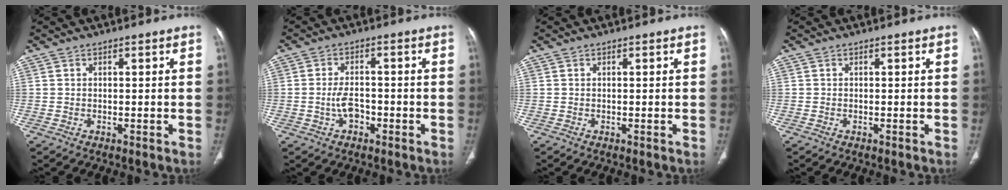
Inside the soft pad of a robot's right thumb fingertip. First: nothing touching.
{"total": 4.0, "force": [-1.4, 2.5, 2.8], "torque": [-0.047, 0.015, -0.024]}
{"total": 0.0}
{"total": 0.0}